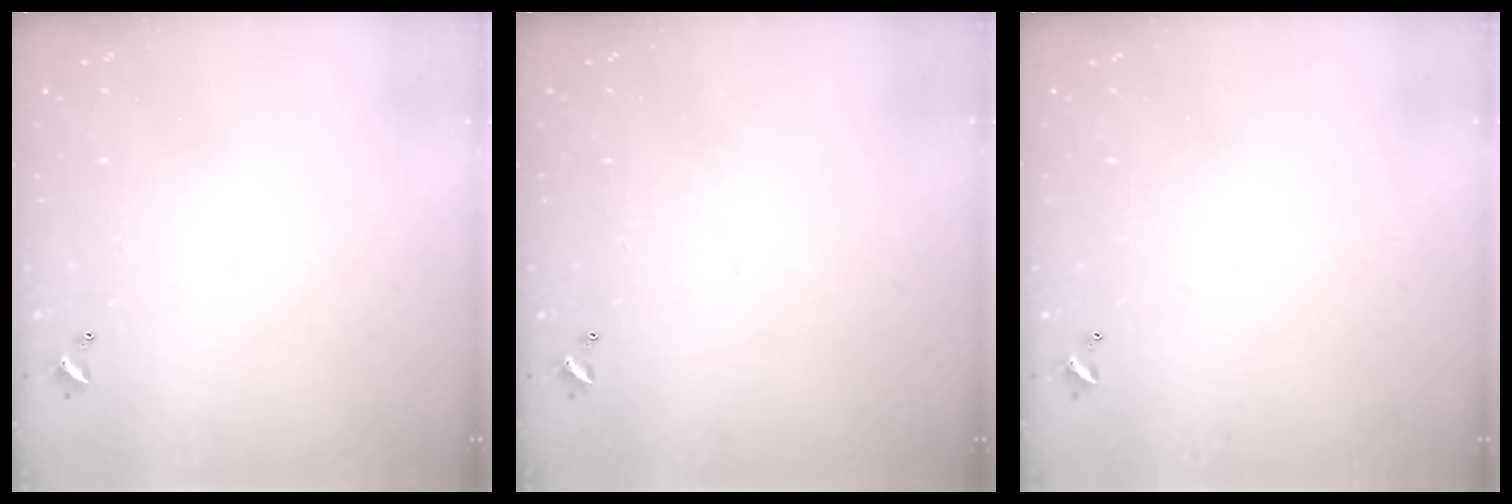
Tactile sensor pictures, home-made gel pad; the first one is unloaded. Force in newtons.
{"total": 0.0}
{"total": 0.0}